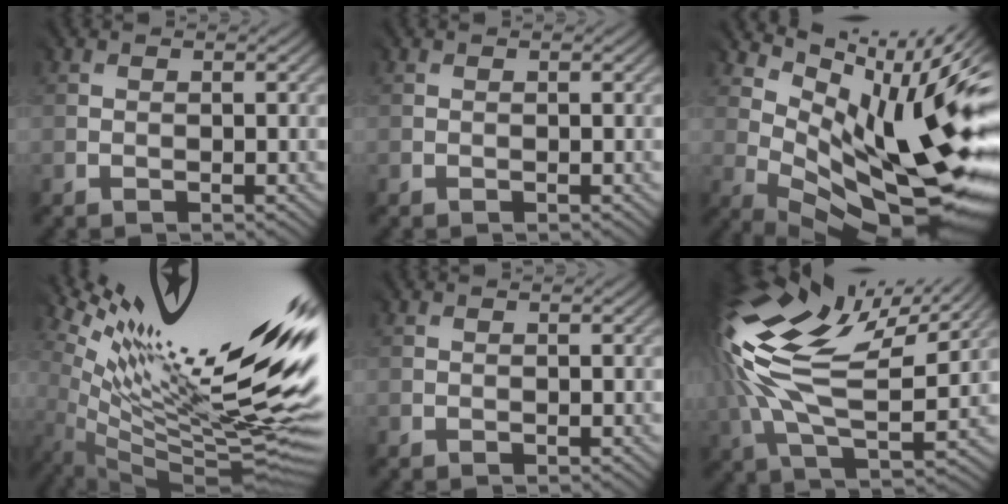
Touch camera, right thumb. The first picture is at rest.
{"total": 0.0}
{"total": 17.3, "force": [2.9, 7.4, 15.4], "torque": [-0.234, -0.007, 0.064]}
{"total": 19.8, "force": [6.5, 4.7, 18.2], "torque": [-0.232, 0.024, 0.118]}
{"total": 0.0}
{"total": 17.2, "force": [7.0, 8.0, 13.5], "torque": [-0.321, 0.029, 0.124]}